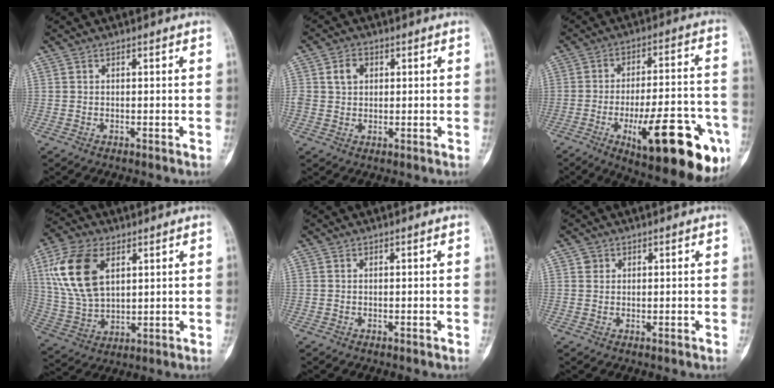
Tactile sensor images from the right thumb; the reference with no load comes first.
{"total": 3.8, "force": [1.2, 3.0, 2.1], "torque": [-0.027, 0.001, 0.023]}
{"total": 24.8, "force": [-10.0, 7.8, 21.4], "torque": [-0.249, 0.033, -0.129]}
{"total": 14.9, "force": [5.2, 8.9, 10.8], "torque": [-0.209, -0.008, 0.107]}
{"total": 0.0}
{"total": 1.2, "force": [0.4, 1.1, 0.1], "torque": [0.013, 0.000, 0.003]}